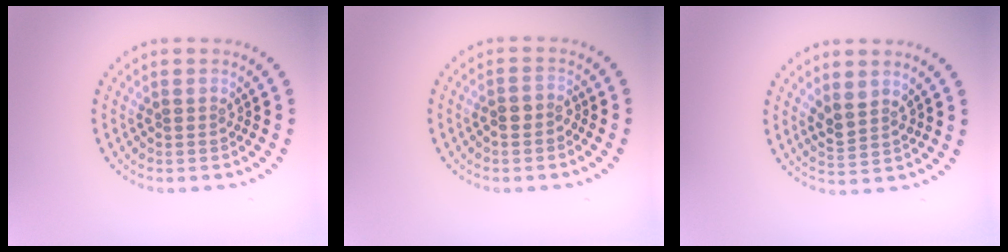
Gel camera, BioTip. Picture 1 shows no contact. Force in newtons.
{"total": 1.2, "press": 0.9, "slide": 0.7}
{"total": 1.9, "press": 1.6, "slide": 1.0}